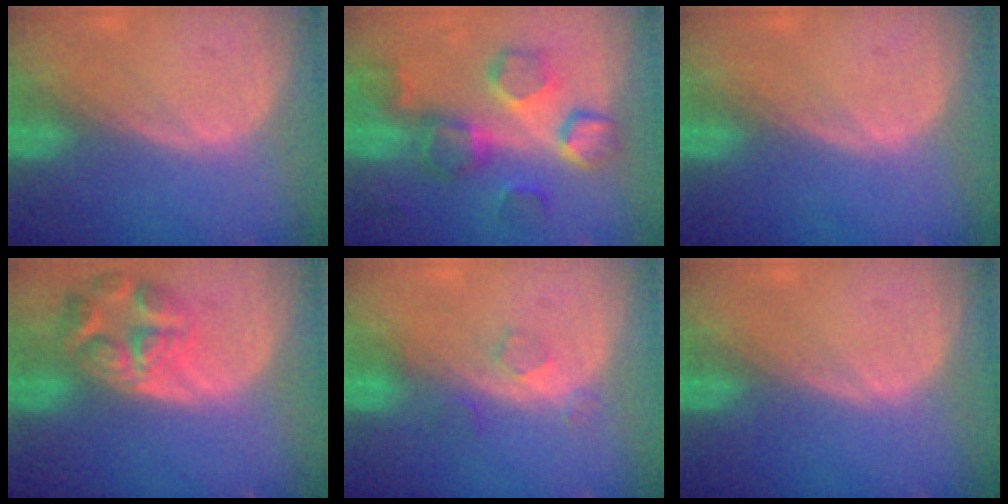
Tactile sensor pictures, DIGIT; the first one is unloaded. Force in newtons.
{"total": 8.9, "press": 8.8, "slide": 0.9}
{"total": 0.0}
{"total": 7.8, "press": 6.9, "slide": 3.6}
{"total": 2.5, "press": 2.5, "slide": 0.3}
{"total": 0.0}